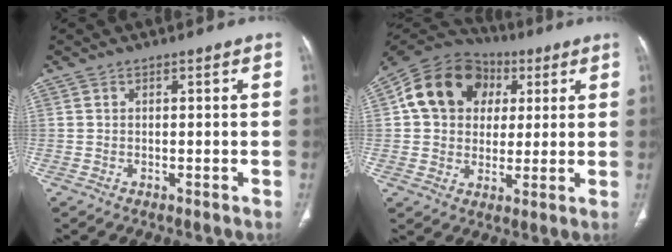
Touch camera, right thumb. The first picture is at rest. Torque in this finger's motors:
{"motor_torque": [0.75, 2.83, 0.71, -0.63, 0.12]}